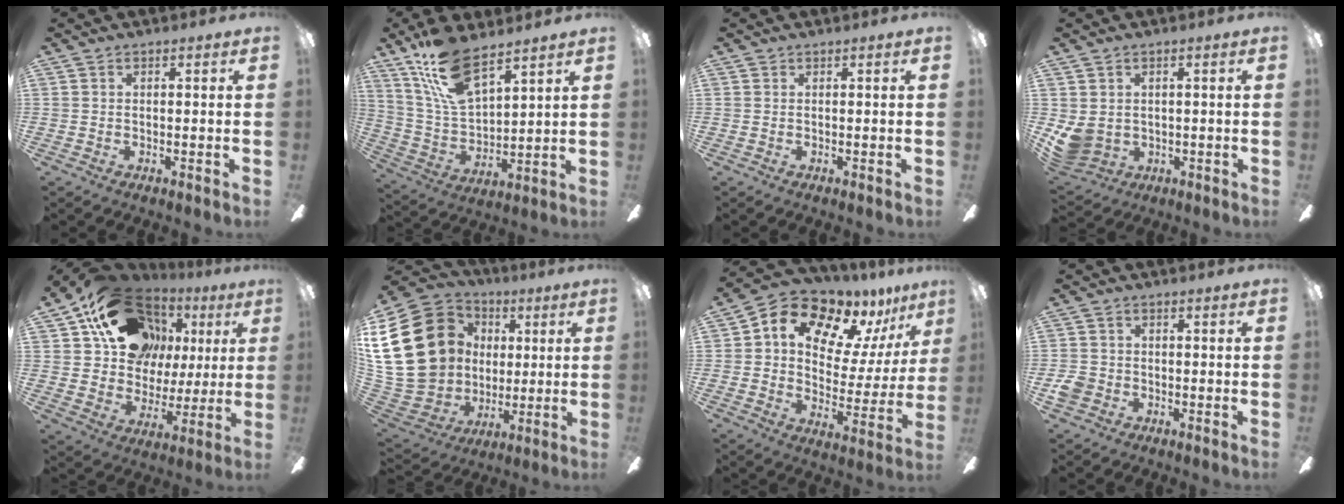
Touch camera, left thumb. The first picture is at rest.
{"total": 15.5, "force": [11.0, 5.4, 9.6], "torque": [-0.210, -0.047, 0.198]}
{"total": 0.0}
{"total": 5.8, "force": [-0.2, 5.2, 2.5], "torque": [-0.070, -0.006, -0.005]}
{"total": 20.6, "force": [11.2, 14.9, 8.8], "torque": [-0.146, -0.055, 0.223]}
{"total": 27.8, "force": [5.2, 23.0, 14.7], "torque": [-0.312, -0.002, 0.135]}
{"total": 13.9, "force": [10.4, 7.1, 5.8], "torque": [-0.107, -0.081, 0.182]}
{"total": 4.3, "force": [-1.9, 3.4, 1.6], "torque": [-0.023, 0.009, -0.036]}